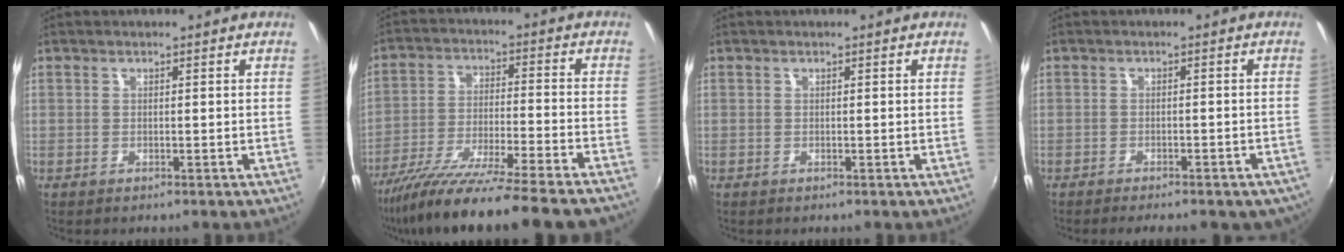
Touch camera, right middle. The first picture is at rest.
{"total": 23.5, "force": [-20.2, 0.4, 12.0], "torque": [-0.212, -0.074, -0.314]}
{"total": 0.0}
{"total": 10.1, "force": [-7.9, 3.4, 5.4], "torque": [-0.098, -0.017, -0.091]}